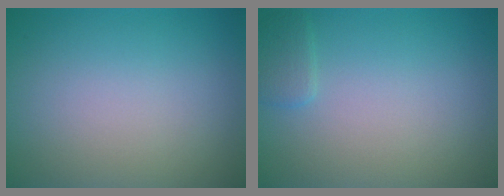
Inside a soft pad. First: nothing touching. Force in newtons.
{"total": 1.2, "press": 1.2, "slide": 0.1}